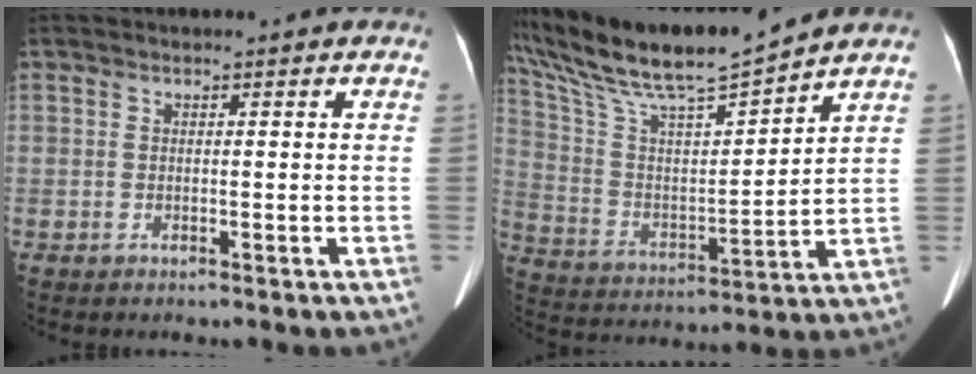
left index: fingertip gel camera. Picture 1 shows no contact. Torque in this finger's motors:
{"motor_torque": [0.50, -1.64, 0.48, 0.17]}